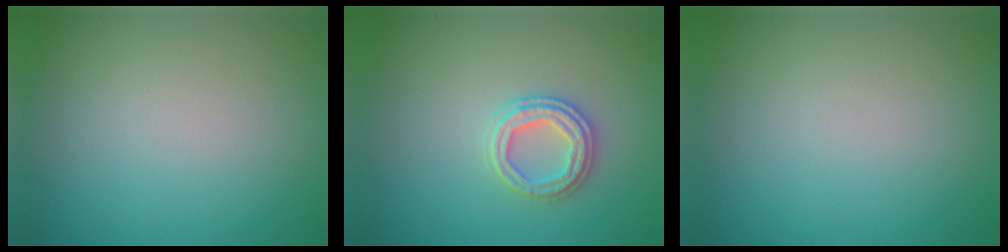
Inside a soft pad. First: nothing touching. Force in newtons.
{"total": 2.7, "press": 2.7, "slide": 0.3}
{"total": 0.0}